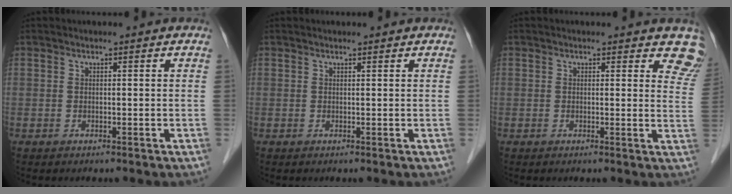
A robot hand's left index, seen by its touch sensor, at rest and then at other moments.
{"total": 1.5, "force": [1.4, 0.3, 0.3], "torque": [-0.010, 0.015, 0.018]}
{"total": 5.8, "force": [5.3, 2.2, 1.2], "torque": [0.019, -0.022, 0.024]}